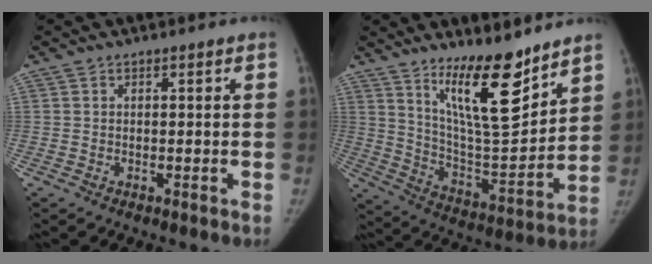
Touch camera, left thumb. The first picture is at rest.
{"total": 17.3, "force": [11.9, 4.5, 11.7], "torque": [-0.158, -0.095, 0.213]}